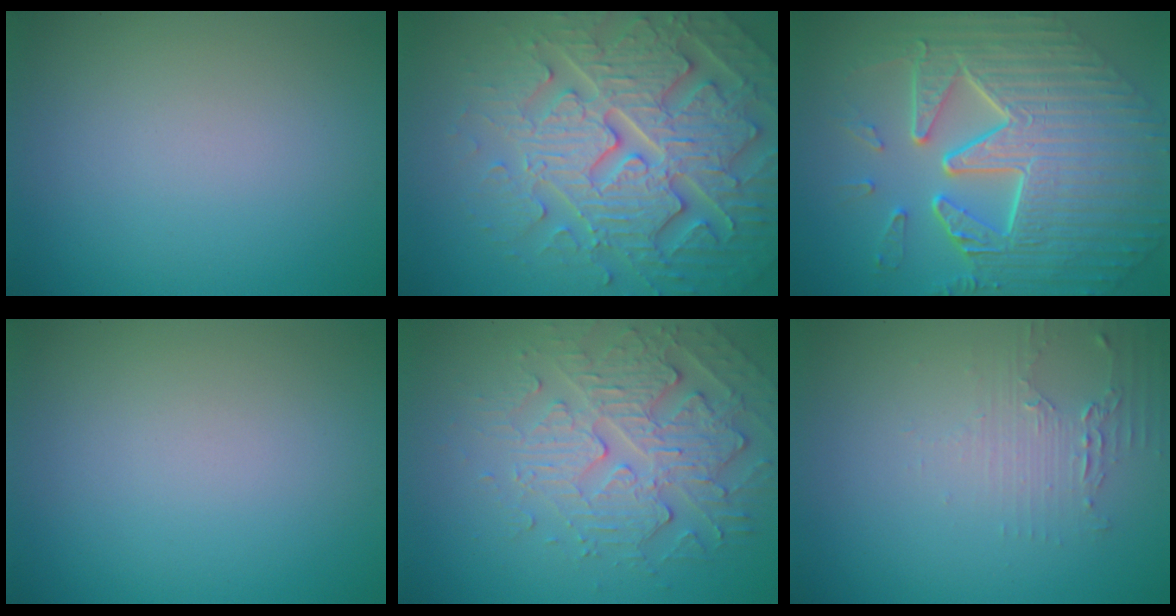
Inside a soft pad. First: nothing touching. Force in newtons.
{"total": 8.1, "press": 7.9, "slide": 1.9}
{"total": 11.0, "press": 7.4, "slide": 8.1}
{"total": 0.0}
{"total": 4.7, "press": 4.2, "slide": 2.3}
{"total": 1.7, "press": 1.7, "slide": 0.3}